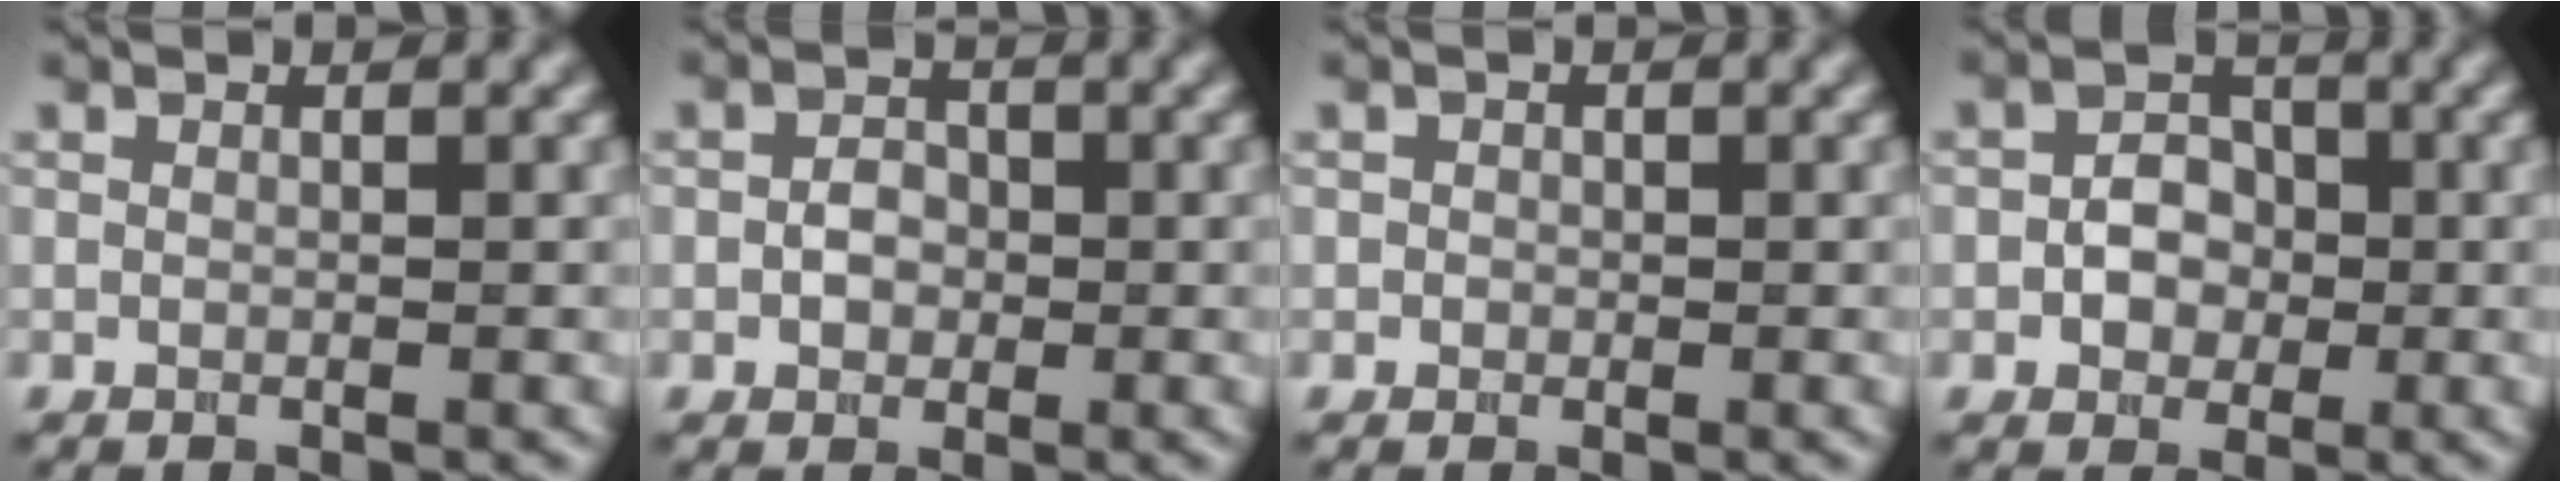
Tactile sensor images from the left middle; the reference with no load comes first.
{"total": 2.0, "force": [-0.3, 1.6, 1.2], "torque": [-0.020, 0.001, -0.009]}
{"total": 0.6, "force": [0.0, 0.6, 0.1], "torque": [0.004, -0.005, -0.002]}
{"total": 3.2, "force": [-0.6, 2.5, 1.9], "torque": [-0.026, 0.003, -0.014]}